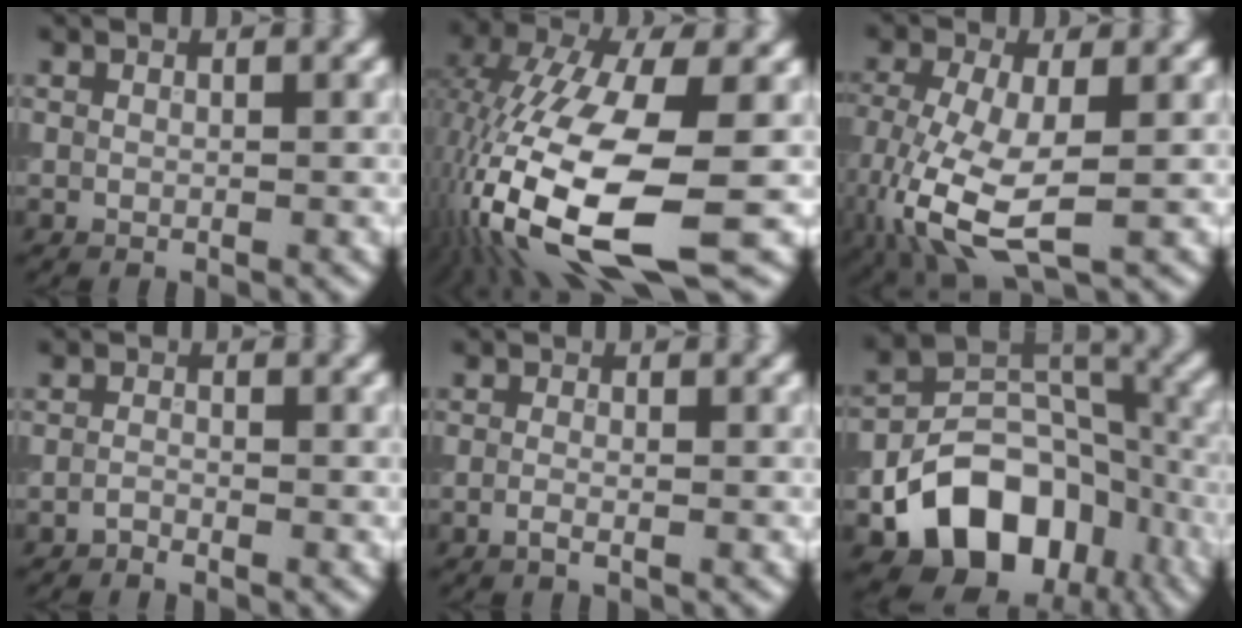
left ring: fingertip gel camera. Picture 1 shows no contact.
{"total": 15.1, "force": [-4.9, 5.6, 13.2], "torque": [-0.289, -0.019, -0.083]}
{"total": 7.7, "force": [-2.1, 3.6, 6.4], "torque": [-0.160, -0.020, -0.036]}
{"total": 0.8, "force": [-0.7, -0.1, -0.1], "torque": [-0.004, 0.001, -0.013]}
{"total": 0.7, "force": [-0.5, 0.0, 0.4], "torque": [-0.018, -0.004, -0.009]}
{"total": 11.3, "force": [-5.6, 7.7, 6.1], "torque": [-0.090, -0.002, -0.095]}